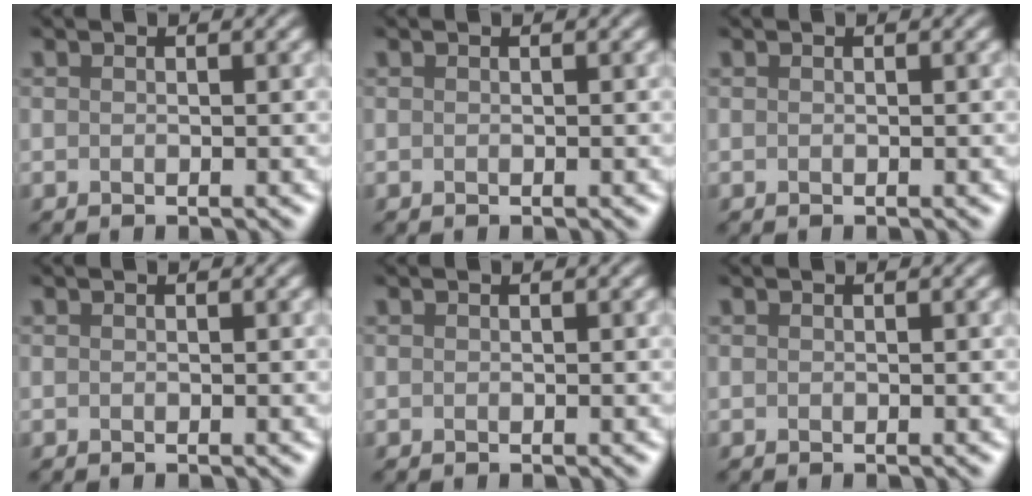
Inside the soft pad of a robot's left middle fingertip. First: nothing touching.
{"total": 0.0}
{"total": 0.0}
{"total": 0.0}
{"total": 0.0}
{"total": 0.0}